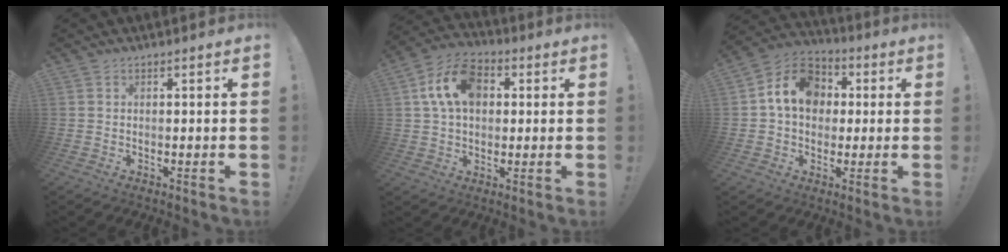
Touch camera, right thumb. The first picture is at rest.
{"total": 13.7, "force": [3.7, 9.6, 9.0], "torque": [-0.155, 0.009, 0.073]}
{"total": 14.0, "force": [2.8, 11.2, 7.9], "torque": [-0.111, 0.010, 0.061]}